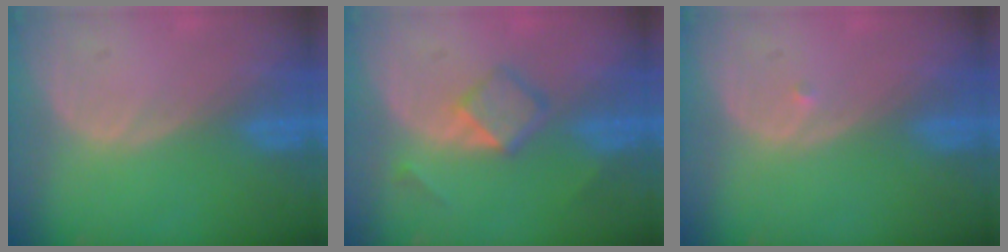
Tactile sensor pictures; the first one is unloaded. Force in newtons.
{"total": 4.5, "press": 4.4, "slide": 0.8}
{"total": 0.5, "press": 0.4, "slide": 0.3}